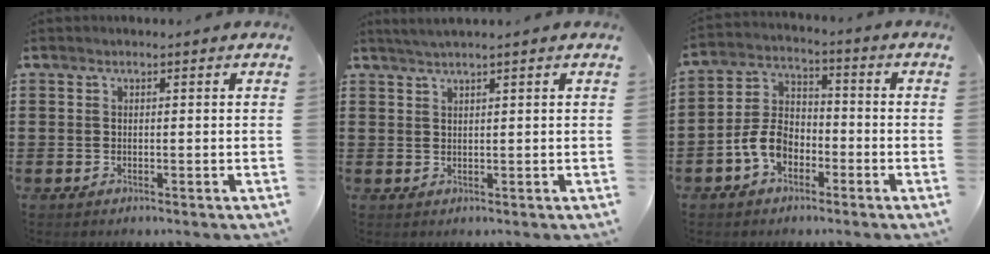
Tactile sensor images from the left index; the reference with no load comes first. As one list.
[{"total": 1.5, "force": [1.2, -0.5, 0.9], "torque": [-0.016, -0.001, 0.022]}, {"total": 7.1, "force": [-3.5, 4.6, 4.1], "torque": [-0.108, 0.010, -0.074]}]